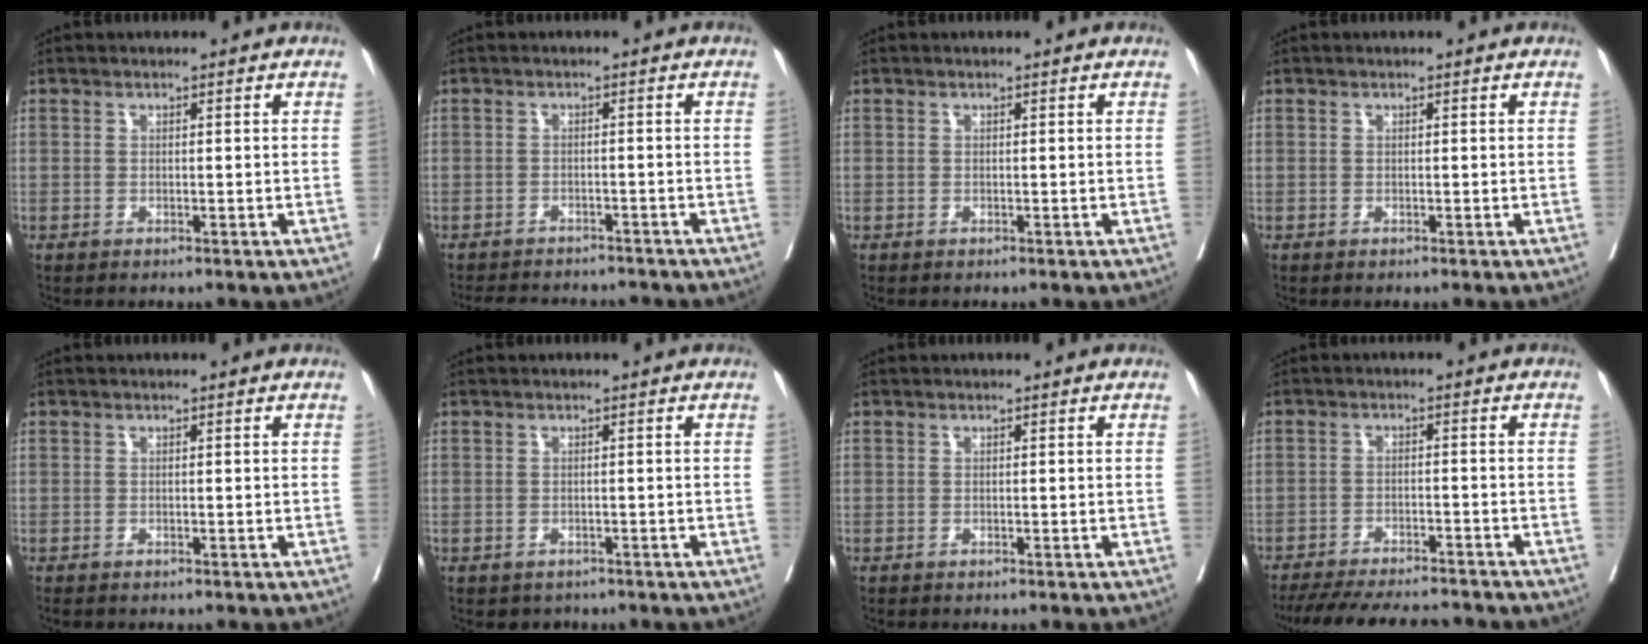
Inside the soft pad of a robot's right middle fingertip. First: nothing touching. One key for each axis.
{"total": 9.6, "fx": -8.9, "fy": 2.6, "fz": 2.4, "tx": -0.039, "ty": 0.004, "tz": -0.113}
{"total": 0.0}
{"total": 0.0}
{"total": 0.7, "fx": -0.6, "fy": 0.3, "fz": 0.2, "tx": -0.007, "ty": -0.002, "tz": -0.010}
{"total": 1.9, "fx": -1.4, "fy": 1.3, "fz": 0.2, "tx": -0.005, "ty": 0.001, "tz": -0.018}
{"total": 0.0}
{"total": 15.3, "fx": -13.9, "fy": 2.7, "fz": 5.8, "tx": -0.112, "ty": -0.014, "tz": -0.193}